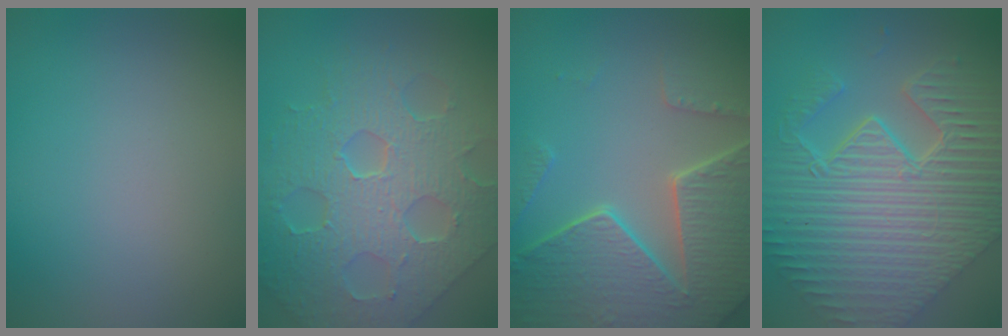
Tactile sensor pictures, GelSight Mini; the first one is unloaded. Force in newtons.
{"total": 9.7, "press": 6.8, "slide": 6.9}
{"total": 8.2, "press": 5.9, "slide": 5.7}
{"total": 11.5, "press": 7.7, "slide": 8.5}